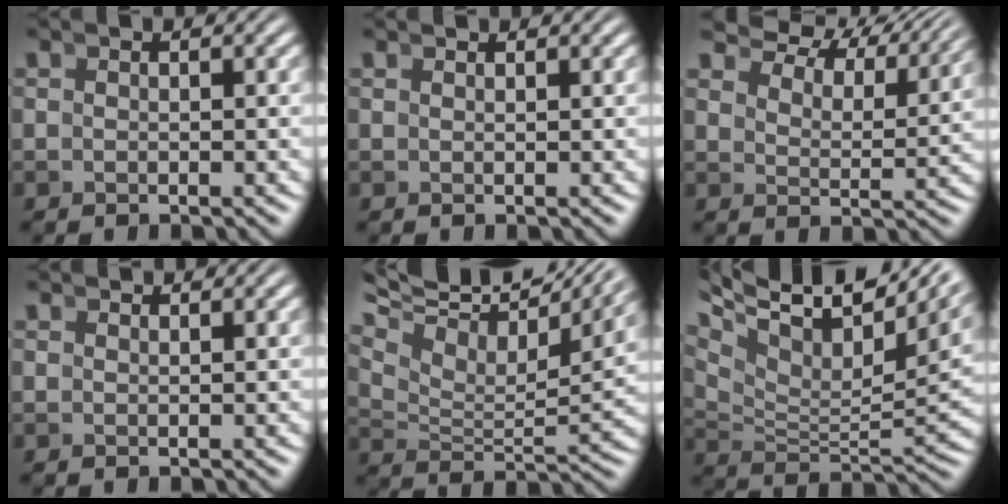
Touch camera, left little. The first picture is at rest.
{"total": 1.0, "force": [0.8, -0.5, -0.2], "torque": [0.018, 0.007, 0.015]}
{"total": 7.4, "force": [6.5, 1.9, 2.9], "torque": [-0.039, 0.027, 0.093]}
{"total": 1.6, "force": [1.5, -0.6, -0.1], "torque": [0.019, 0.008, 0.027]}
{"total": 10.2, "force": [5.8, 5.0, 6.6], "torque": [-0.104, 0.022, 0.077]}
{"total": 12.1, "force": [5.7, 6.6, 8.3], "torque": [-0.128, 0.012, 0.078]}